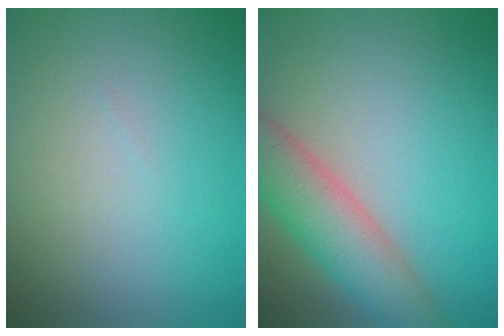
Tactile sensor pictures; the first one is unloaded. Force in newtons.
{"total": 6.0, "press": 5.9, "slide": 0.4}